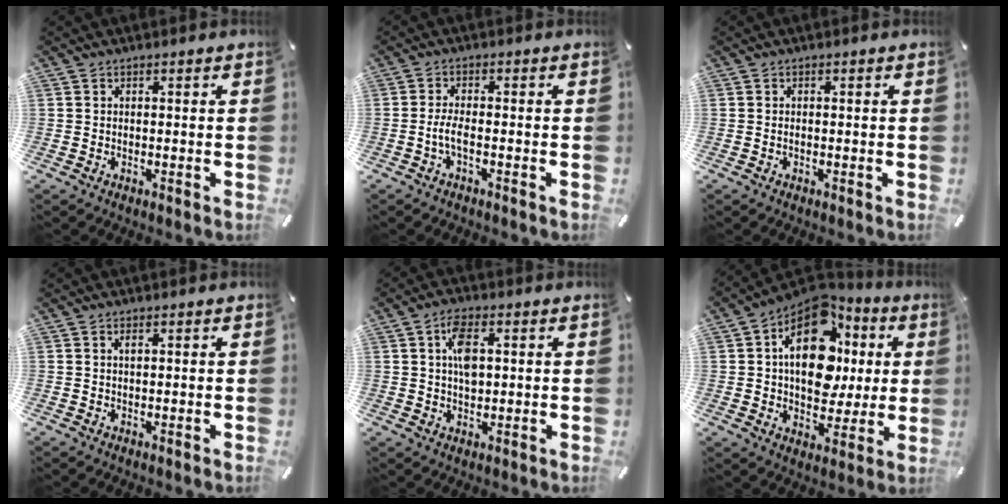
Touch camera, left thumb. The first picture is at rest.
{"total": 3.7, "force": [-1.2, 0.8, 3.4], "torque": [-0.080, -0.004, -0.028]}
{"total": 0.7, "force": [-0.2, 0.3, 0.6], "torque": [-0.012, -0.002, -0.003]}
{"total": 0.9, "force": [0.3, 0.2, 0.8], "torque": [-0.016, 0.000, 0.005]}
{"total": 6.0, "force": [1.4, 3.3, 4.8], "torque": [-0.086, 0.005, 0.019]}
{"total": 18.8, "force": [3.7, 13.1, 13.0], "torque": [-0.195, -0.019, 0.064]}